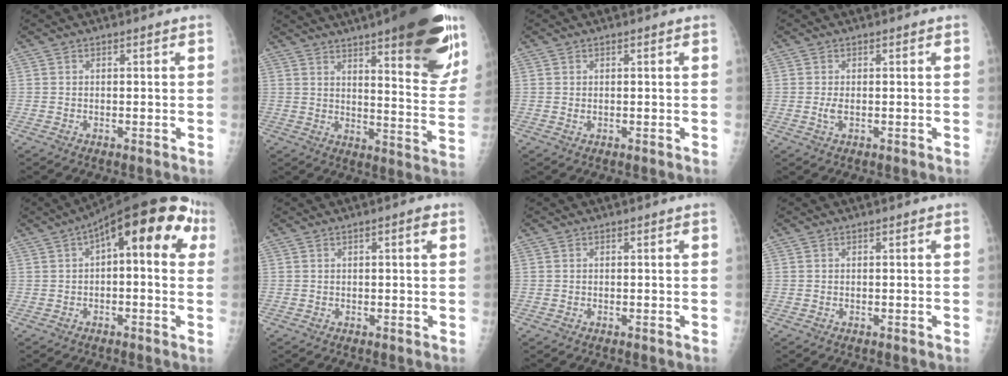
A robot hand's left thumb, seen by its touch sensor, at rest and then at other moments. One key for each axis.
{"total": 27.3, "fx": 17.0, "fy": 6.4, "fz": 20.3, "tx": -0.236, "ty": -0.060, "tz": 0.226}
{"total": 0.8, "fx": 0.2, "fy": 0.4, "fz": 0.7, "tx": -0.012, "ty": -0.001, "tz": 0.008}
{"total": 1.9, "fx": -0.1, "fy": 0.8, "fz": 1.7, "tx": -0.038, "ty": -0.003, "tz": 0.000}
{"total": 16.5, "fx": 4.9, "fy": 6.9, "fz": 14.2, "tx": -0.168, "ty": 0.041, "tz": 0.055}
{"total": 1.7, "fx": 0.7, "fy": 0.4, "fz": 1.5, "tx": -0.023, "ty": 0.002, "tz": 0.007}
{"total": 0.0}
{"total": 0.0}